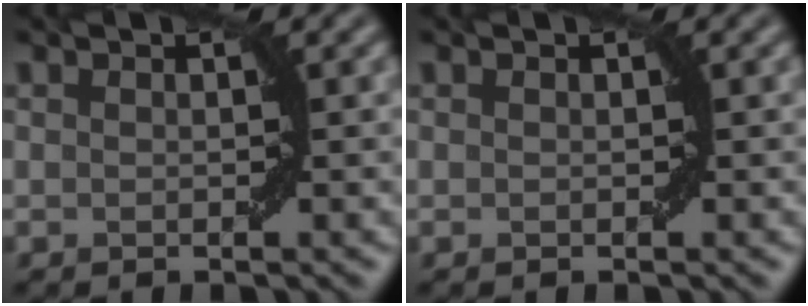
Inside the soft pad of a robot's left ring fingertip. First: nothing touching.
{"total": 0.0}